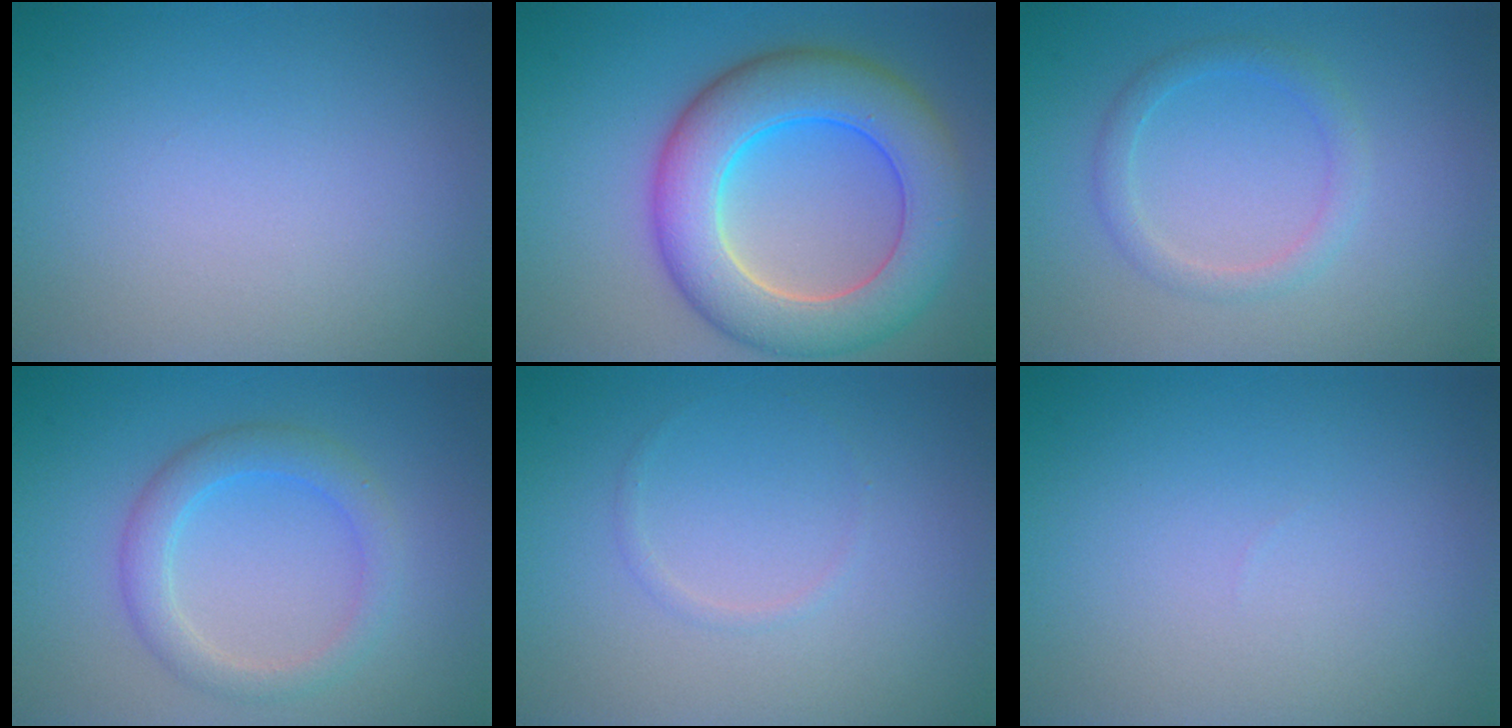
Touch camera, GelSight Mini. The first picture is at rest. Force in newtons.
{"total": 9.4, "press": 9.4, "slide": 0.4}
{"total": 1.9, "press": 1.9, "slide": 0.1}
{"total": 3.1, "press": 3.1, "slide": 0.1}
{"total": 0.6, "press": 0.6, "slide": 0.0}
{"total": 0.0}